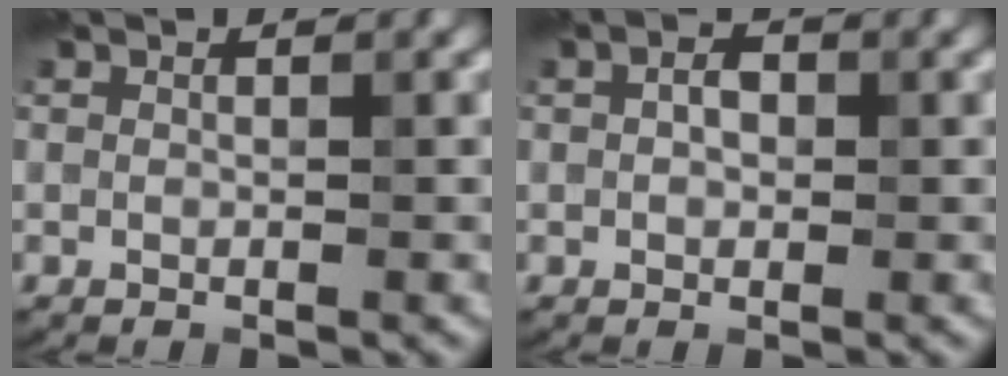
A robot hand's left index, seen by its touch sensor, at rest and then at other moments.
{"total": 1.7, "force": [0.3, 1.1, 1.3], "torque": [-0.022, 0.010, 0.001]}